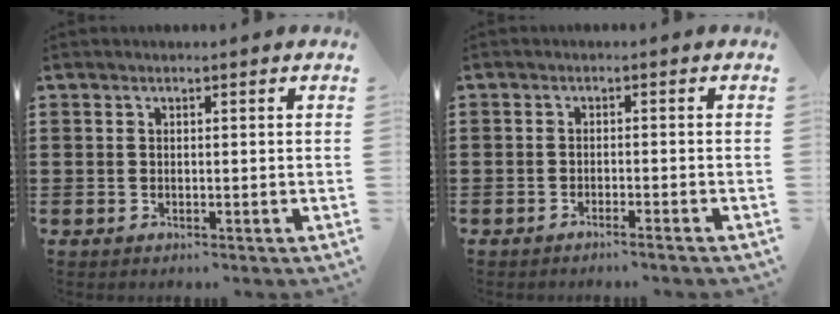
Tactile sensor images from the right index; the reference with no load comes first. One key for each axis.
{"total": 1.4, "fx": -1.4, "fy": -0.3, "fz": 0.2, "tx": -0.003, "ty": 0.002, "tz": -0.028}